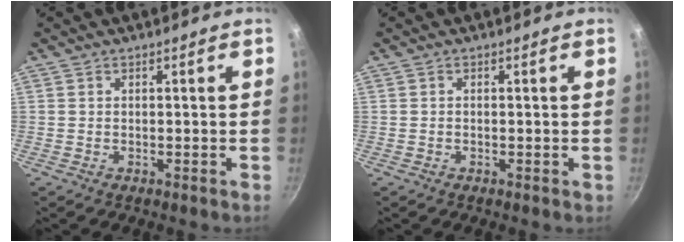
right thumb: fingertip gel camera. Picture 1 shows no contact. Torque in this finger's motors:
{"motor_torque": [-0.46, 0.20, 0.45, -0.03, 0.02]}